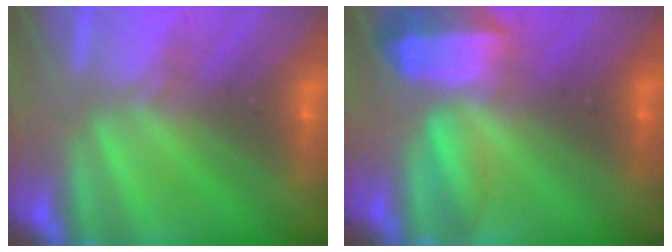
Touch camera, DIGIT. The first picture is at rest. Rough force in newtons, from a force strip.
{"total": 5.5}